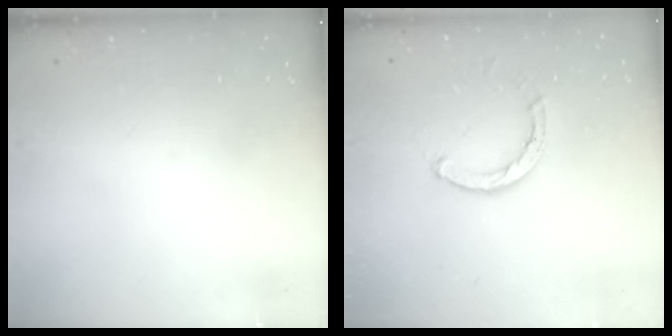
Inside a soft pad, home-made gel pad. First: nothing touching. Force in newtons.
{"total": 2.1, "press": 2.1, "slide": 0.1}